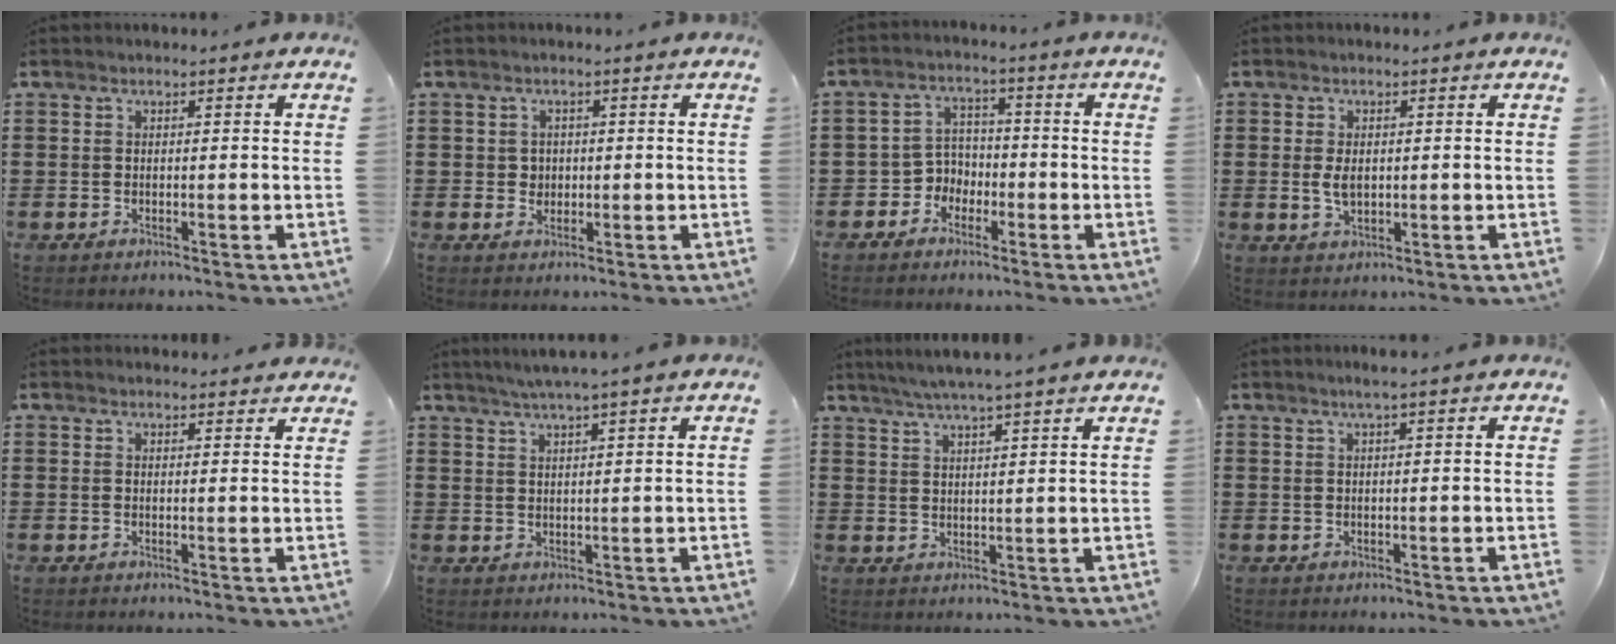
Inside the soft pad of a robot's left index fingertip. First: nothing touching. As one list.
[{"total": 1.7, "force": [0.2, 1.7, 0.4], "torque": [-0.014, 0.009, 0.001]}, {"total": 4.0, "force": [-2.5, 3.1, 0.7], "torque": [-0.027, 0.007, -0.054]}, {"total": 3.0, "force": [0.1, 1.8, 2.4], "torque": [-0.057, 0.003, -0.002]}, {"total": 1.4, "force": [1.4, 0.2, 0.2], "torque": [-0.007, 0.002, 0.027]}, {"total": 2.8, "force": [2.1, -0.6, 1.8], "torque": [-0.037, -0.005, 0.036]}, {"total": 4.1, "force": [3.6, -0.8, 1.9], "torque": [-0.046, -0.013, 0.063]}, {"total": 1.6, "force": [0.9, -0.2, 1.4], "torque": [-0.026, -0.001, 0.016]}]